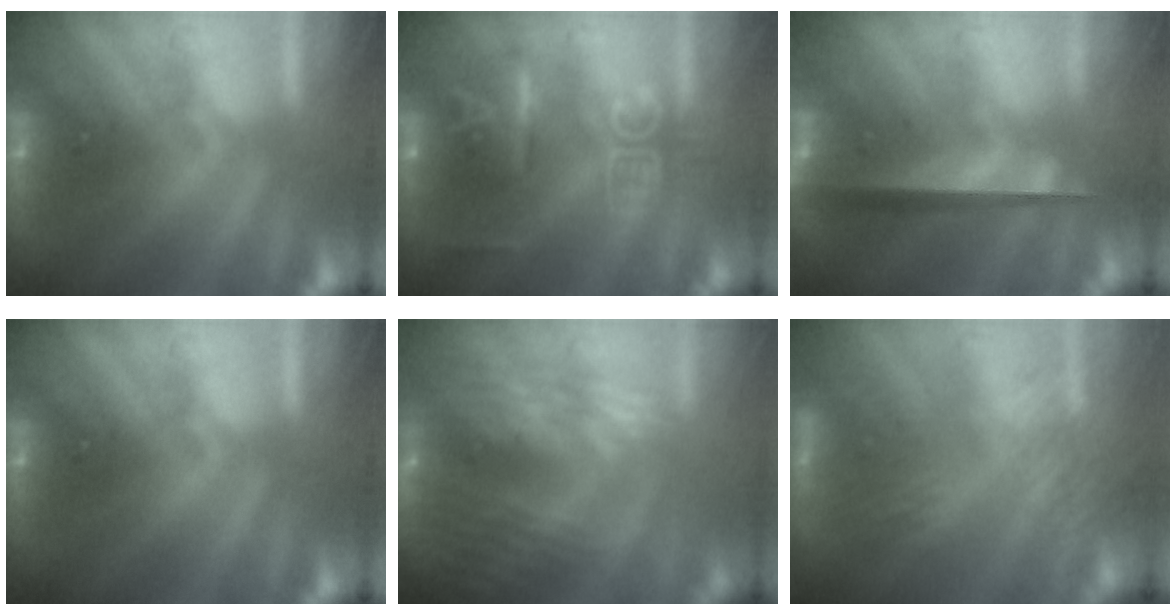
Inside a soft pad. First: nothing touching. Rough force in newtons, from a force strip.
{"total": 7.4}
{"total": 8.7}
{"total": 0.0}
{"total": 6.8}
{"total": 4.9}